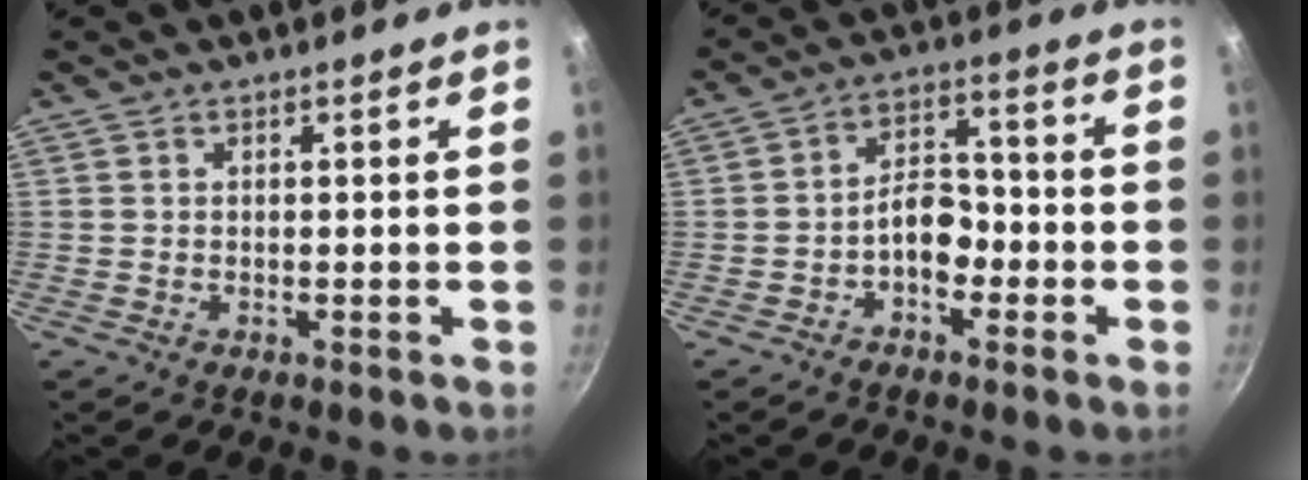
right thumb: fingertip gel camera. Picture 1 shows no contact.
{"total": 6.5, "force": [-2.6, 4.0, 4.3], "torque": [-0.042, 0.039, -0.048]}